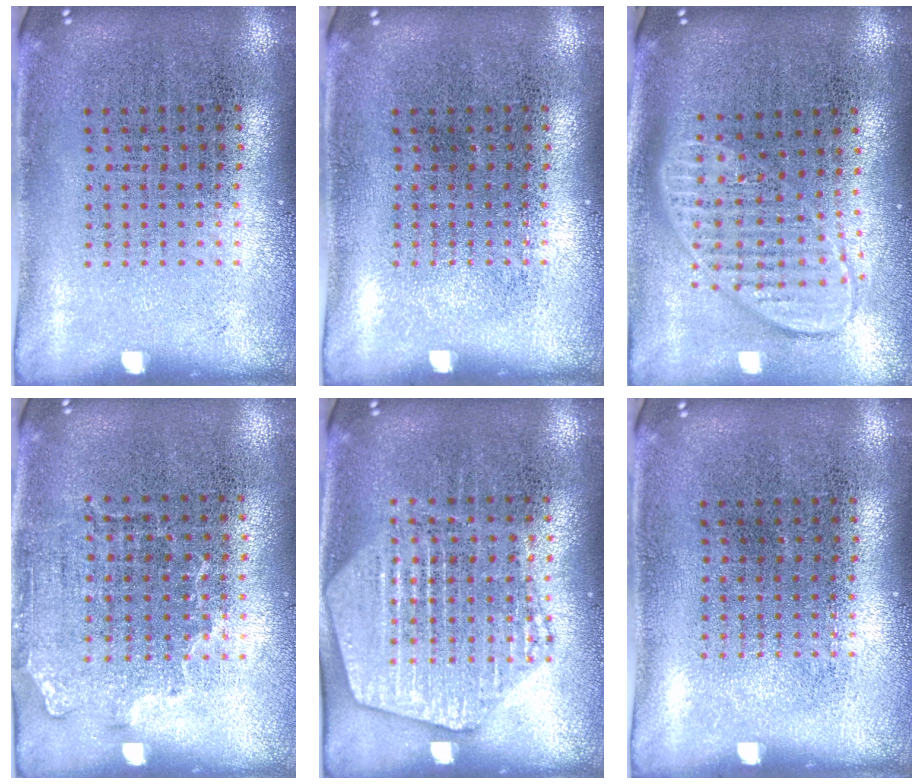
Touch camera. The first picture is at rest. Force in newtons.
{"total": 0.0}
{"total": 1.8, "press": 1.5, "slide": 1.0}
{"total": 1.4, "press": 1.1, "slide": 0.8}
{"total": 1.9, "press": 1.9, "slide": 0.3}
{"total": 0.0}